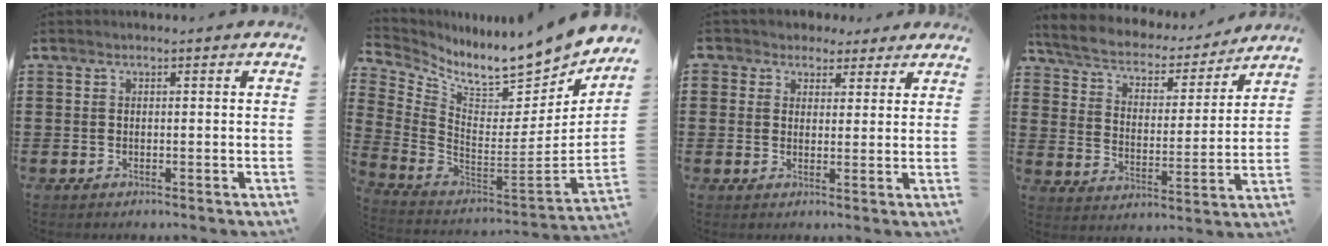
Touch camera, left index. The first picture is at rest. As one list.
[{"total": 8.1, "force": [7.2, 1.0, 3.5], "torque": [-0.090, -0.078, 0.118]}, {"total": 3.5, "force": [2.3, 2.6, 0.2], "torque": [-0.022, 0.010, 0.042]}, {"total": 4.6, "force": [4.2, 1.4, 1.4], "torque": [-0.052, -0.031, 0.066]}]